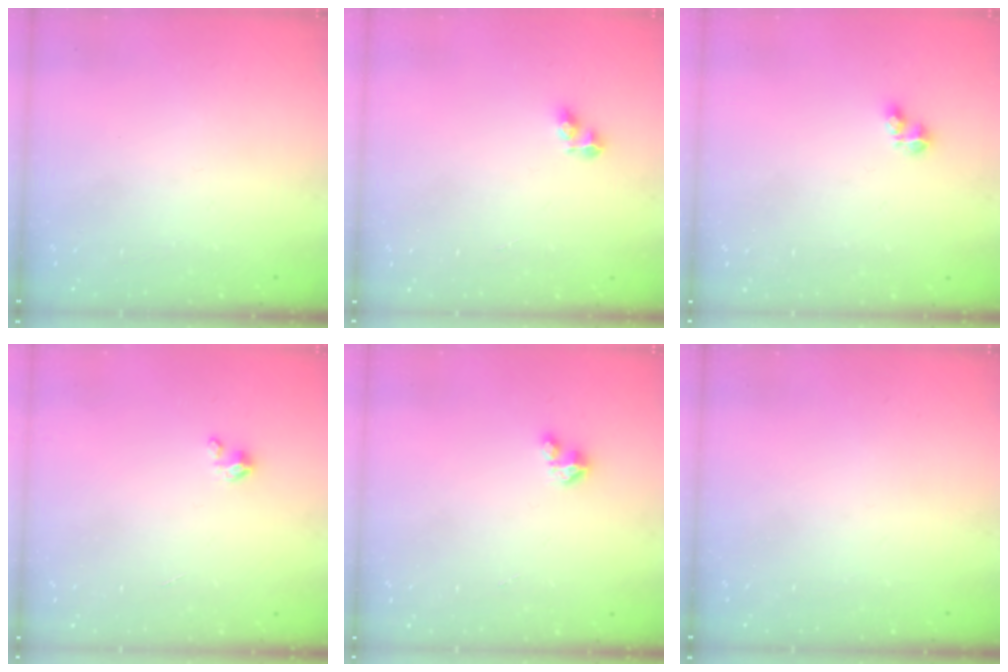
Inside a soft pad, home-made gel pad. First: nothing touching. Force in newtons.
{"total": 5.0, "press": 5.0, "slide": 0.6}
{"total": 4.5, "press": 4.5, "slide": 0.5}
{"total": 2.0, "press": 1.9, "slide": 0.3}
{"total": 1.5, "press": 1.5, "slide": 0.2}
{"total": 0.0}